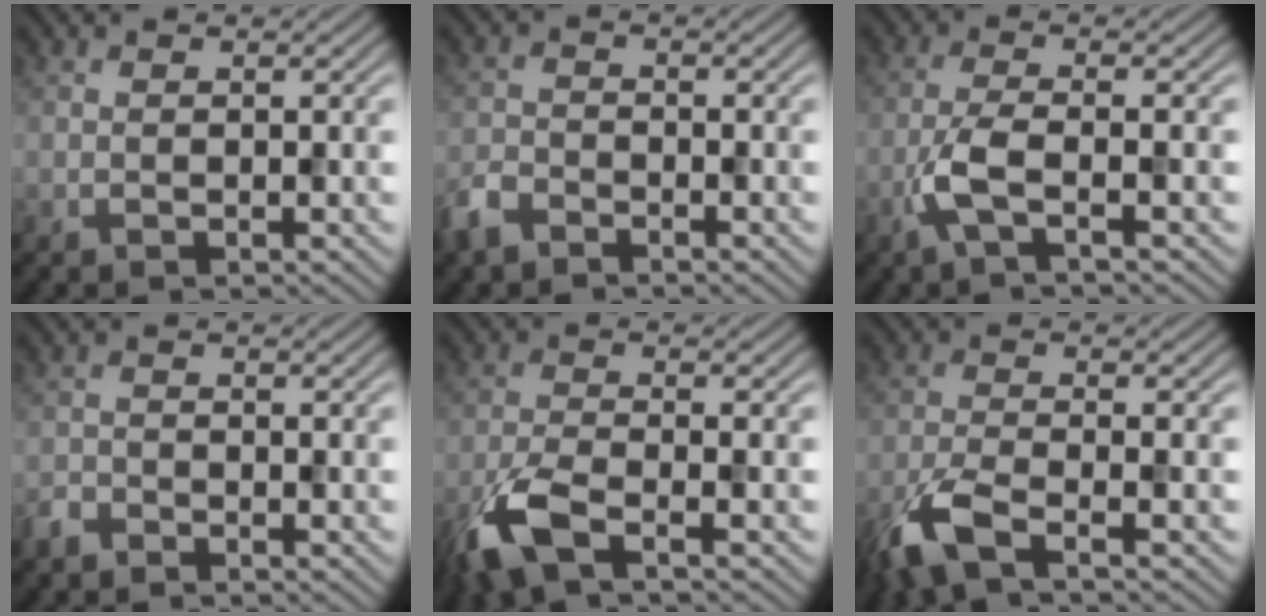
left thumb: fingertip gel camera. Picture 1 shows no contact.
{"total": 3.4, "force": [-2.7, 1.6, 1.3], "torque": [-0.029, -0.006, -0.068]}
{"total": 4.3, "force": [-1.9, 0.8, 3.8], "torque": [-0.083, 0.003, -0.051]}
{"total": 1.9, "force": [-1.7, 0.8, 0.5], "torque": [-0.010, -0.002, -0.041]}
{"total": 6.7, "force": [-4.0, 1.9, 5.1], "torque": [-0.116, -0.009, -0.096]}
{"total": 6.1, "force": [-3.8, 1.4, 4.6], "torque": [-0.100, -0.009, -0.092]}